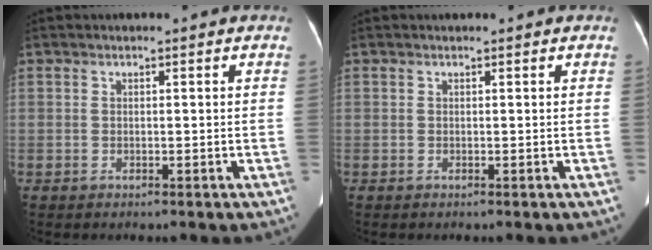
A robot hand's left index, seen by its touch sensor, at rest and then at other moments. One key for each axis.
{"total": 0.0}